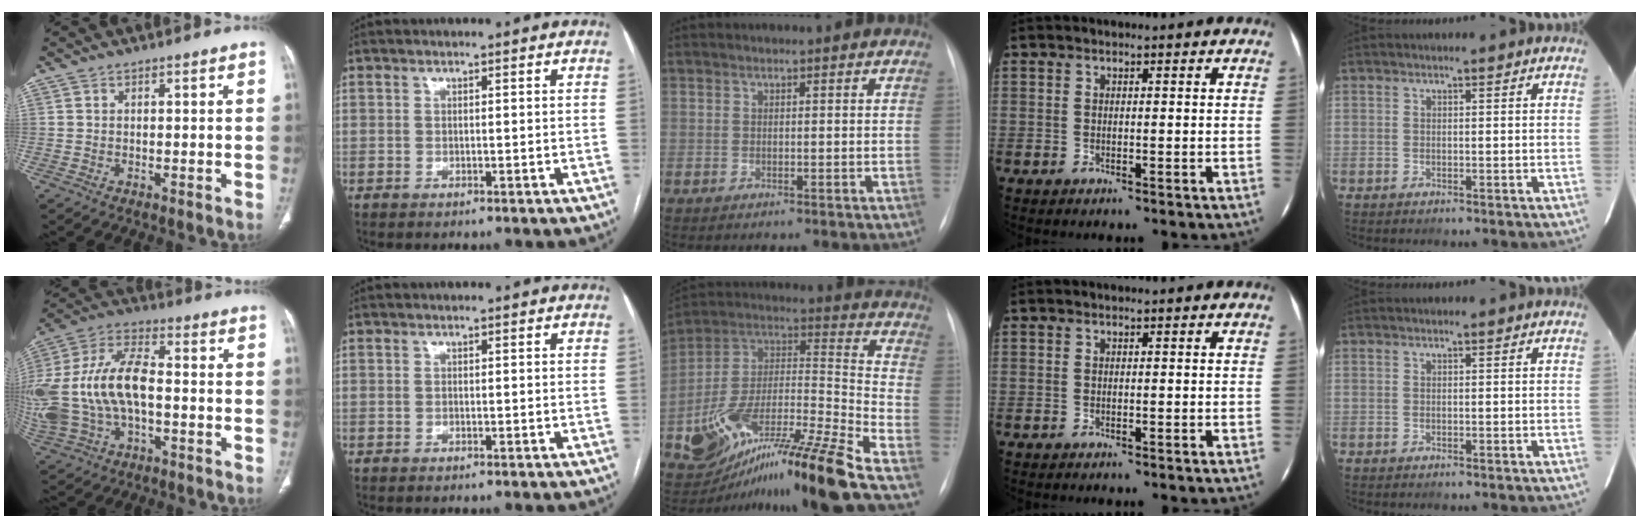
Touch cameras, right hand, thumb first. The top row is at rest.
{"thumb": {"total": 20.6, "force": [-1.7, 11.5, 17.0], "torque": [-0.382, 0.029, -0.025]}, "middle": {"total": 20.3, "force": [-14.1, 0.5, 14.6], "torque": [-0.261, 0.000, -0.238]}}